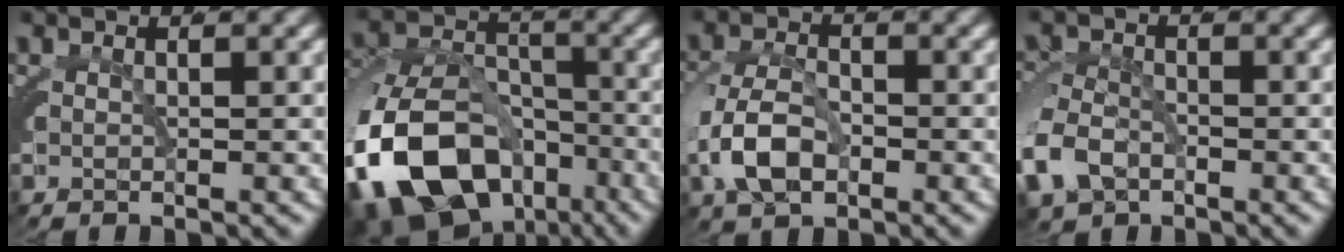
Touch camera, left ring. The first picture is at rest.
{"total": 15.1, "force": [-7.0, 10.7, 8.0], "torque": [-0.178, -0.081, -0.087]}
{"total": 4.6, "force": [-1.2, 2.9, 3.4], "torque": [-0.080, -0.012, -0.013]}
{"total": 3.8, "force": [-1.8, 2.8, 1.9], "torque": [-0.060, -0.020, -0.022]}